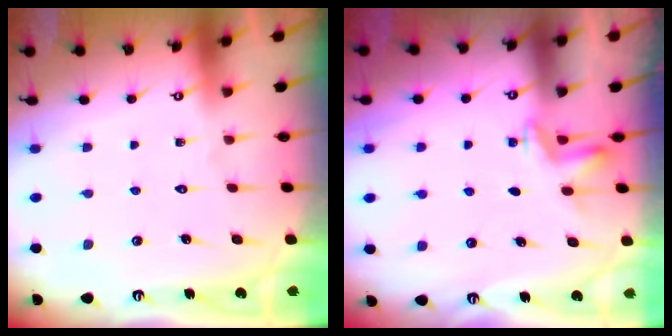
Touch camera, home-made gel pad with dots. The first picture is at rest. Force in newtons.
{"total": 2.8, "press": 2.7, "slide": 0.9}